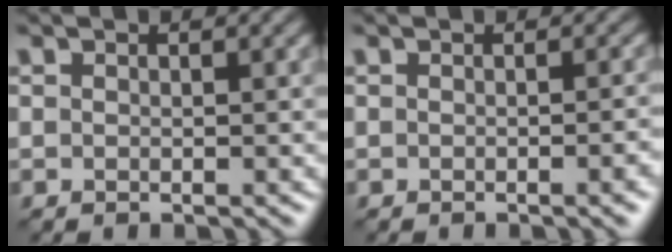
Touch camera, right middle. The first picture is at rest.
{"total": 2.7, "force": [-0.8, 1.0, 2.4], "torque": [-0.017, 0.001, -0.006]}